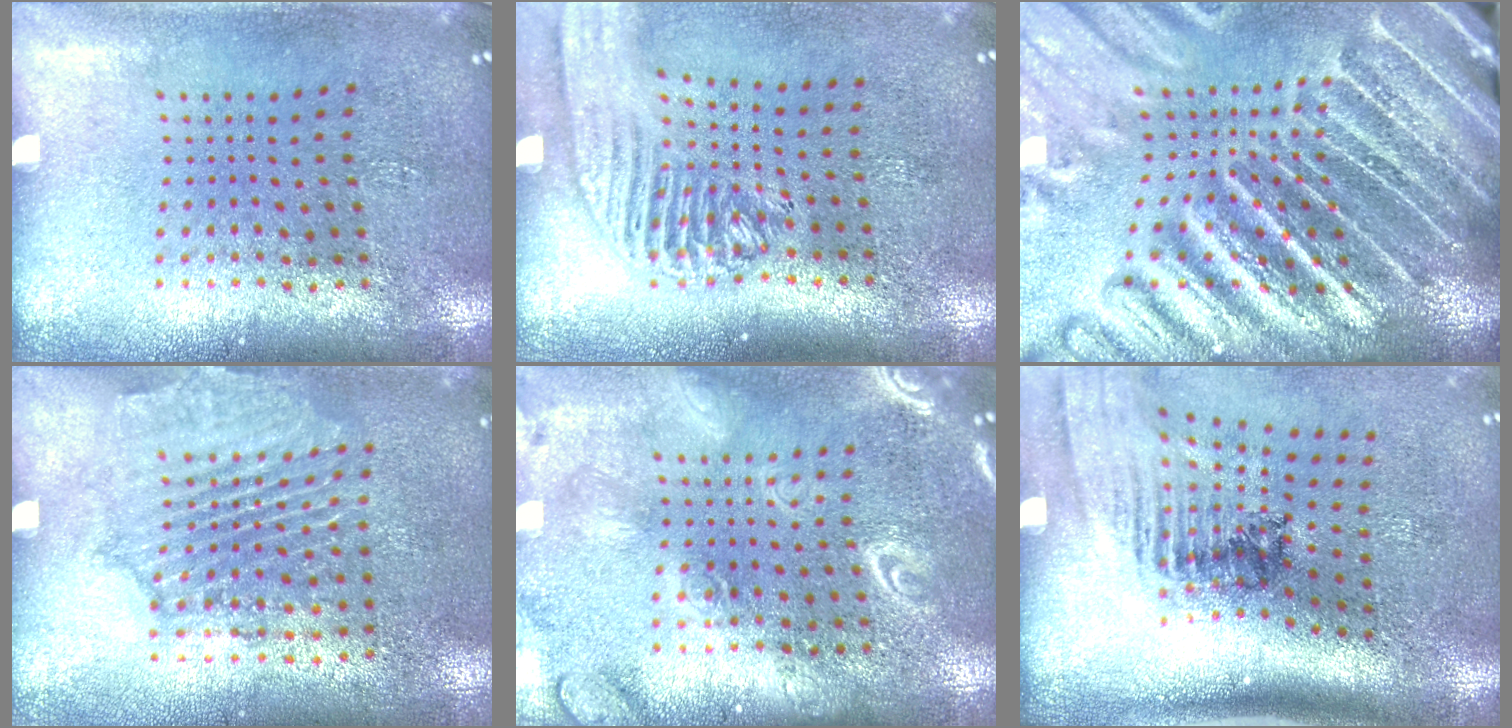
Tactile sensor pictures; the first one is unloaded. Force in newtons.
{"total": 2.1, "press": 1.8, "slide": 1.1}
{"total": 5.6, "press": 4.9, "slide": 2.8}
{"total": 1.8, "press": 1.8, "slide": 0.3}
{"total": 3.9, "press": 3.9, "slide": 0.5}
{"total": 2.2, "press": 1.6, "slide": 1.6}